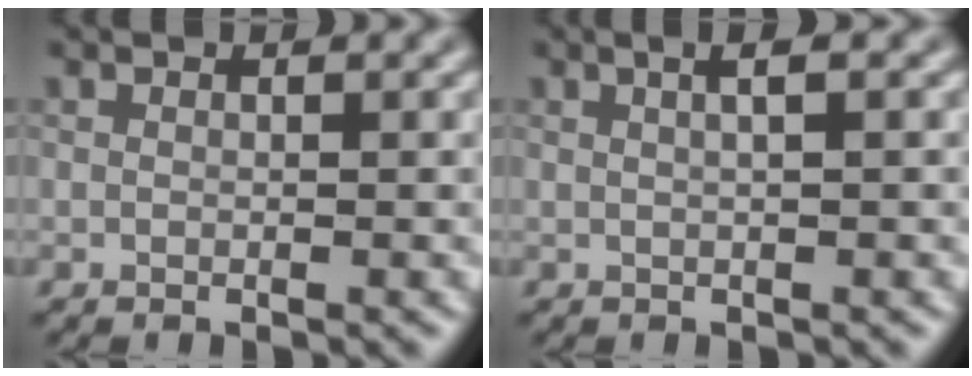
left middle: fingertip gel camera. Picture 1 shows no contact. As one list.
[{"total": 1.6, "force": [0.4, 0.4, 1.5], "torque": [-0.015, 0.010, 0.000]}]